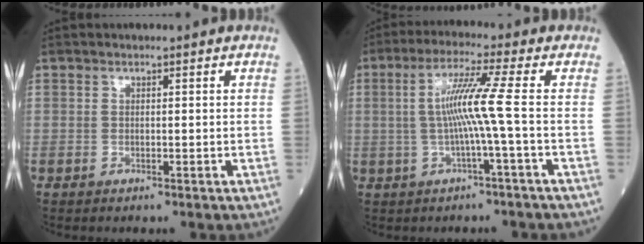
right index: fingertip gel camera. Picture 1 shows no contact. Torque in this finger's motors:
{"motor_torque": [0.97, -0.12, 0.53, 0.19]}